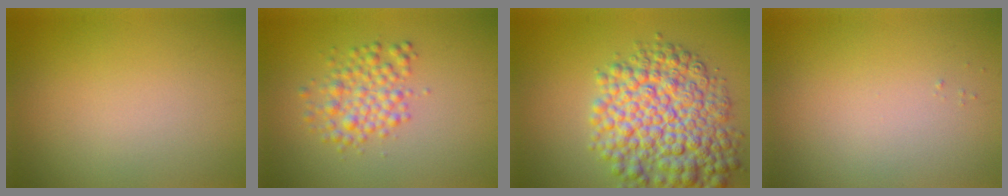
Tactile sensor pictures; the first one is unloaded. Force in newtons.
{"total": 3.3, "press": 3.3, "slide": 0.1}
{"total": 9.9, "press": 9.9, "slide": 0.2}
{"total": 0.0}